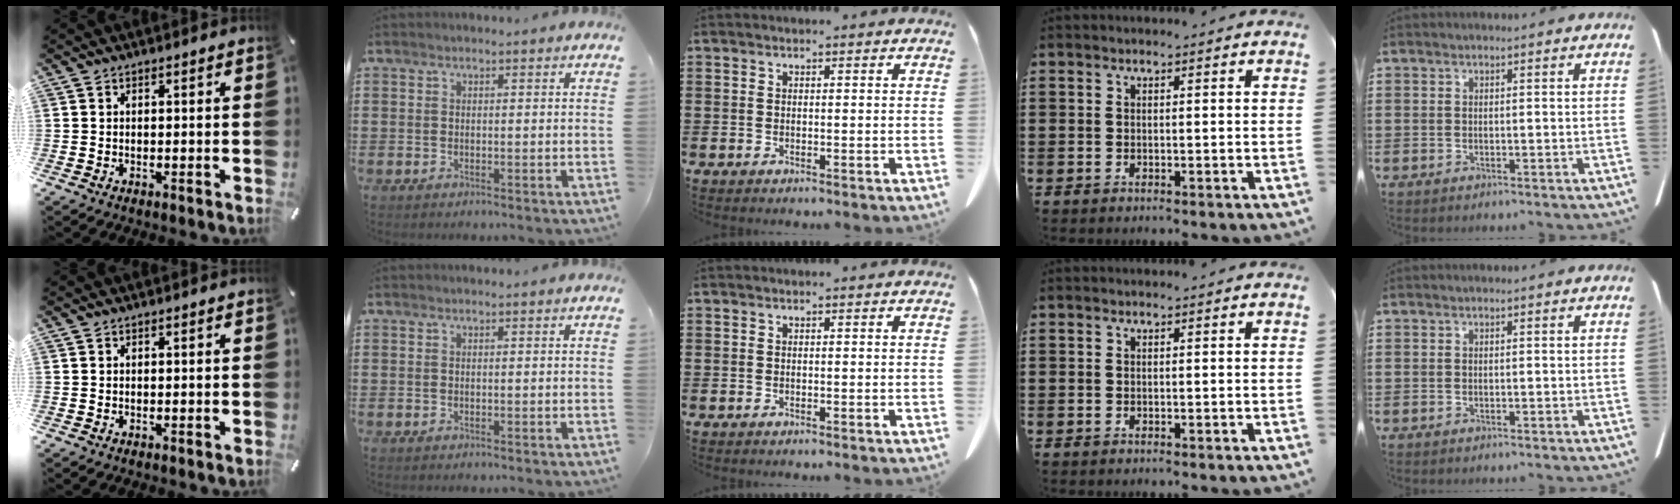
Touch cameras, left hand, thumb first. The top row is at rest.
{}